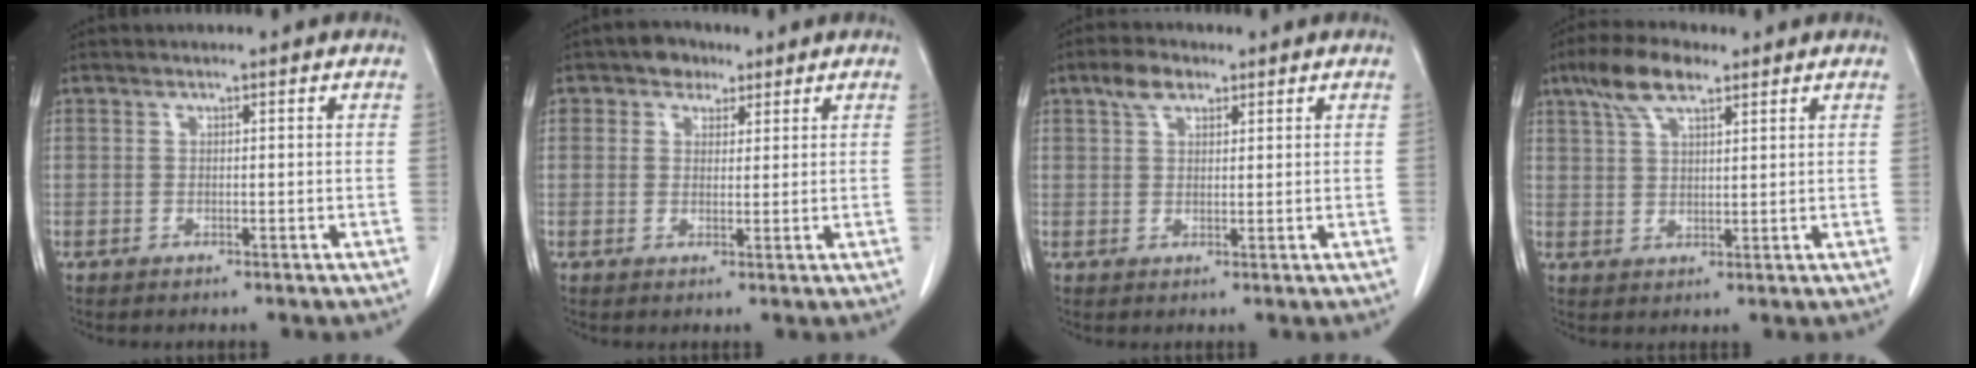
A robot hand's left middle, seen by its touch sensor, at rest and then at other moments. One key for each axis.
{"total": 3.4, "fx": 2.1, "fy": 2.4, "fz": 1.2, "tx": -0.021, "ty": 0.010, "tz": 0.034}
{"total": 3.6, "fx": 2.3, "fy": 1.9, "fz": 2.1, "tx": -0.043, "ty": 0.010, "tz": 0.045}
{"total": 7.3, "fx": 4.8, "fy": 2.2, "fz": 5.1, "tx": -0.107, "ty": 0.018, "tz": 0.092}